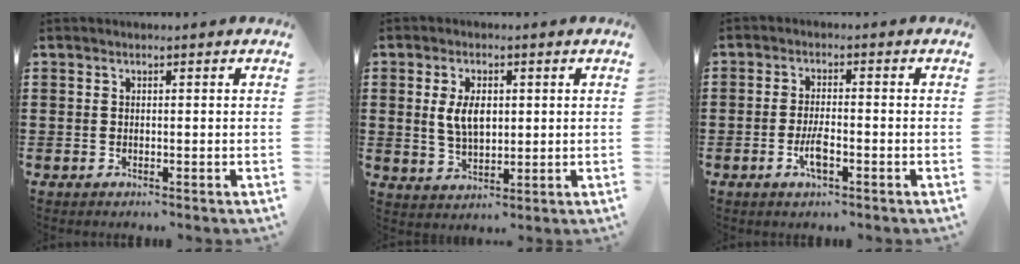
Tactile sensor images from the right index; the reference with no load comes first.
{"total": 5.3, "force": [0.9, 3.0, 4.3], "torque": [-0.088, 0.004, 0.012]}
{"total": 3.9, "force": [-1.5, 1.1, 3.5], "torque": [-0.073, -0.002, -0.031]}